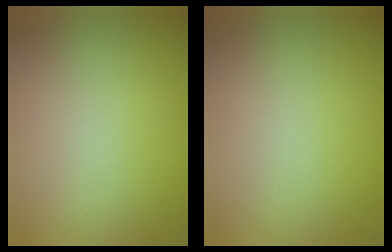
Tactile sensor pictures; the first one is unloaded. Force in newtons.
{"total": 0.0}